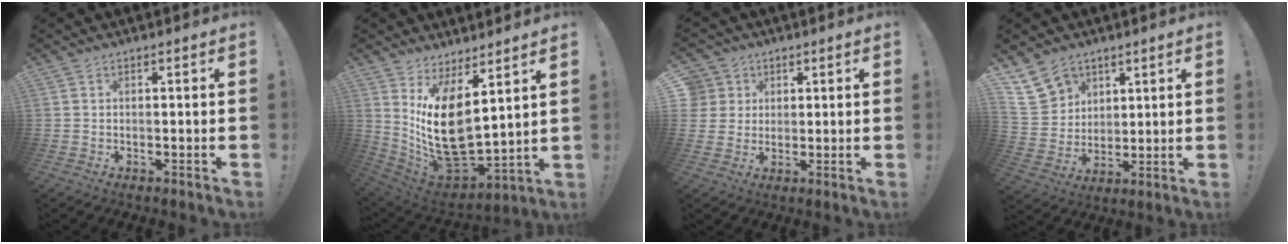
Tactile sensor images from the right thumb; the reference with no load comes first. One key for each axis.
{"total": 16.9, "fx": 5.8, "fy": 8.4, "fz": 13.5, "tx": -0.271, "ty": -0.070, "tz": 0.109}
{"total": 6.2, "fx": 2.1, "fy": 5.7, "fz": 1.0, "tx": -0.019, "ty": -0.009, "tz": 0.045}
{"total": 11.5, "fx": 7.2, "fy": 8.3, "fz": 3.1, "tx": -0.060, "ty": -0.038, "tz": 0.149}